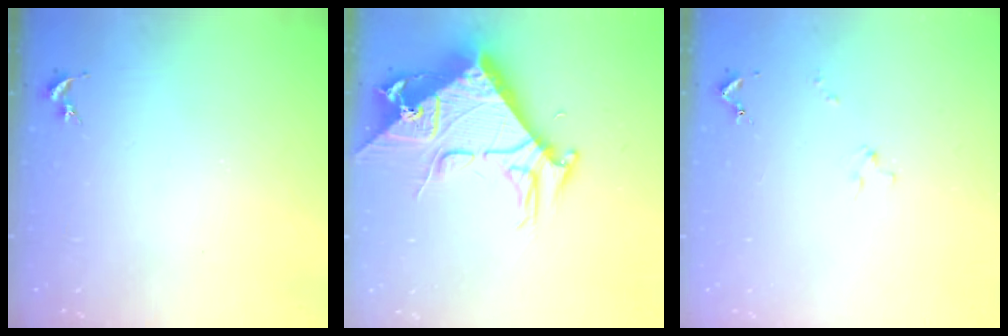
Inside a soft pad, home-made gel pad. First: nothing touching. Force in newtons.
{"total": 9.8, "press": 9.8, "slide": 1.1}
{"total": 1.3, "press": 1.2, "slide": 0.1}